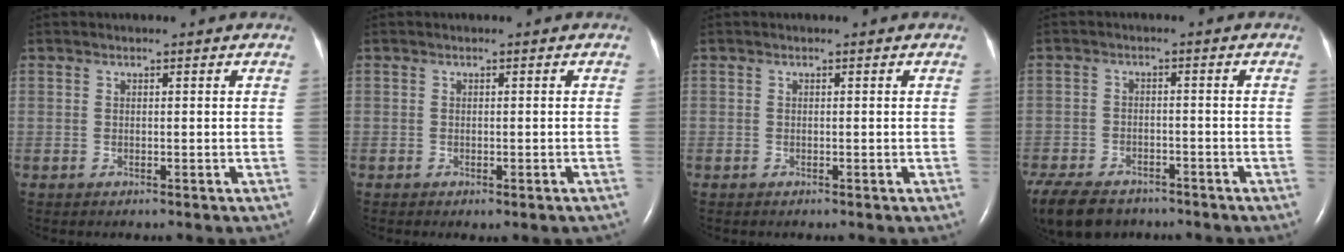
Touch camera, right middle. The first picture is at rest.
{"total": 0.9, "force": [-0.5, 0.1, 0.7], "torque": [-0.012, -0.003, -0.003]}
{"total": 0.0}
{"total": 14.0, "force": [-10.1, 7.4, 6.3], "torque": [-0.167, -0.028, -0.149]}